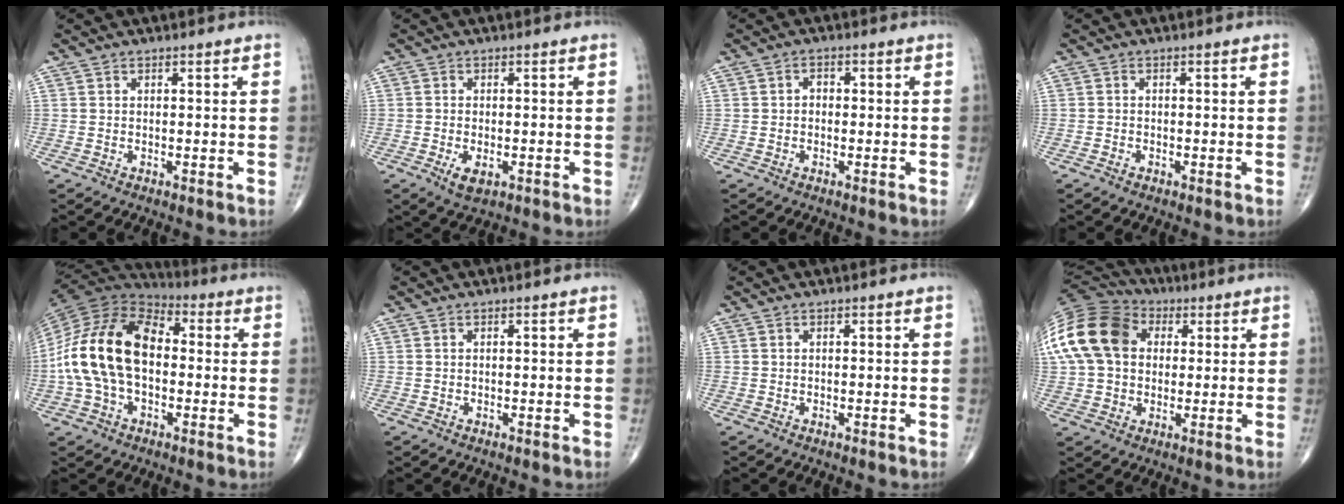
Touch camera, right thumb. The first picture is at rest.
{"total": 3.6, "force": [-1.3, 1.8, 2.8], "torque": [-0.051, -0.004, -0.018]}
{"total": 1.6, "force": [0.0, 1.2, 1.0], "torque": [-0.008, 0.009, -0.003]}
{"total": 0.6, "force": [-0.4, 0.4, 0.2], "torque": [-0.005, 0.001, -0.010]}
{"total": 19.2, "force": [-0.8, 12.1, 14.9], "torque": [-0.288, 0.036, -0.019]}
{"total": 0.0}
{"total": 0.0}
{"total": 19.5, "force": [3.8, 14.5, 12.4], "torque": [-0.257, 0.034, 0.063]}